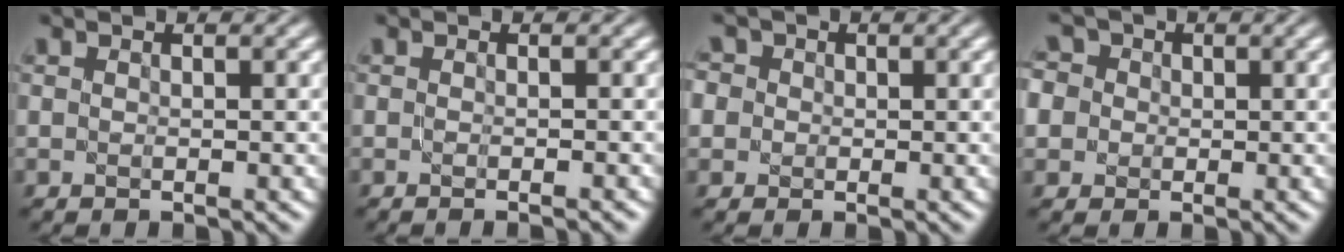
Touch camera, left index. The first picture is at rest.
{"total": 1.5, "force": [-0.7, 0.5, 1.2], "torque": [-0.001, -0.006, -0.016]}
{"total": 4.6, "force": [1.6, 4.0, 1.8], "torque": [-0.031, 0.030, -0.002]}
{"total": 6.7, "force": [1.6, 5.9, 2.8], "torque": [-0.051, 0.036, -0.008]}